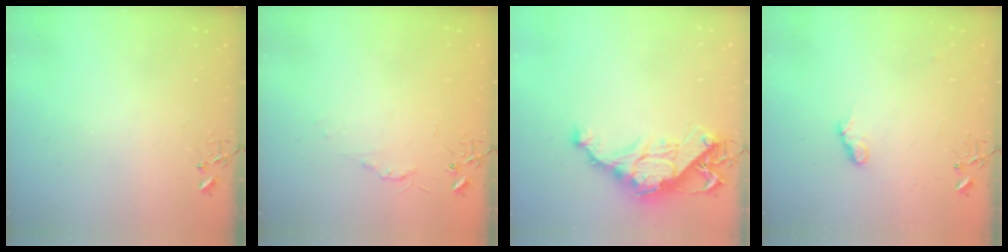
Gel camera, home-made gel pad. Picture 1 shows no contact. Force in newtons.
{"total": 4.8, "press": 4.8, "slide": 0.7}
{"total": 13.4, "press": 13.4, "slide": 1.1}
{"total": 7.6, "press": 7.6, "slide": 0.5}